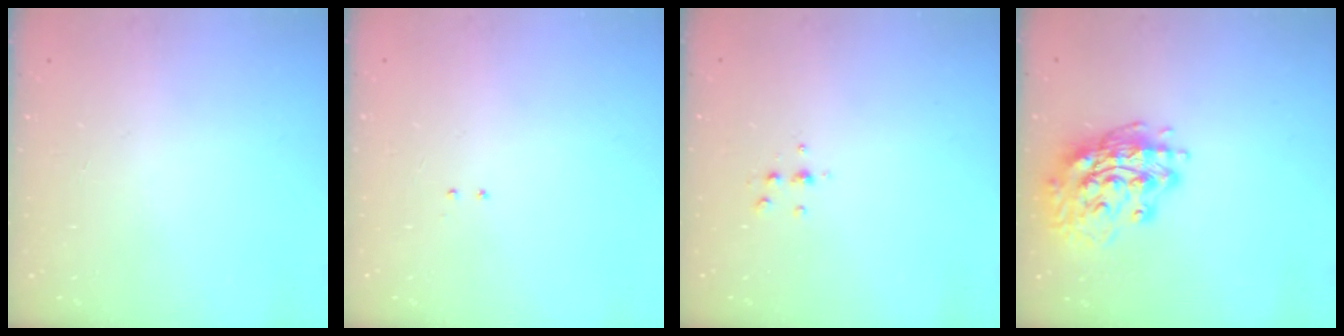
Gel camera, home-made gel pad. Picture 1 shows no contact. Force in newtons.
{"total": 2.0, "press": 2.0, "slide": 0.4}
{"total": 5.3, "press": 5.2, "slide": 1.0}
{"total": 16.3, "press": 16.1, "slide": 2.8}